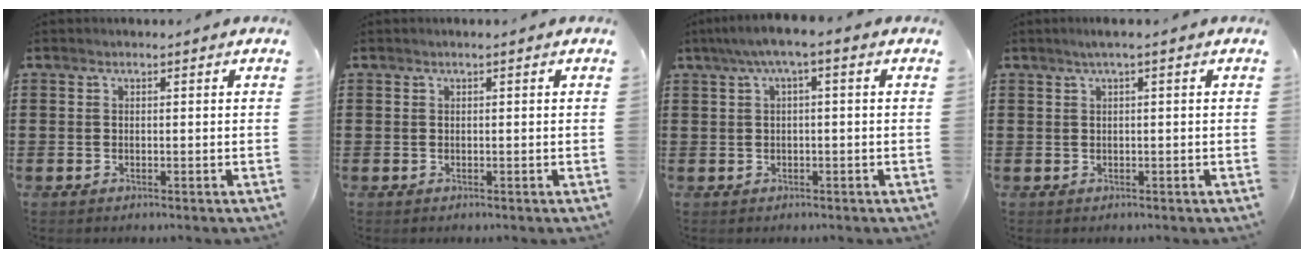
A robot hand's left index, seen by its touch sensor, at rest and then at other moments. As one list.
[{"total": 0.0}, {"total": 2.8, "force": [-0.5, 0.3, 2.8], "torque": [-0.049, 0.004, -0.013]}, {"total": 1.4, "force": [0.1, -0.1, 1.4], "torque": [-0.022, -0.004, 0.002]}]